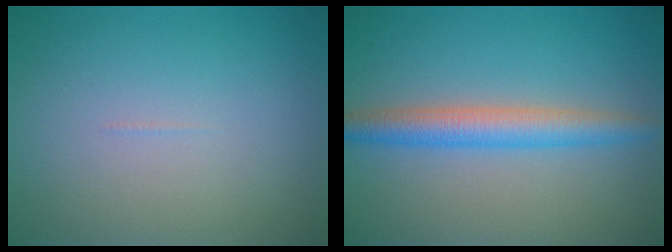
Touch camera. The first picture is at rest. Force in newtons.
{"total": 3.8, "press": 3.8, "slide": 0.1}